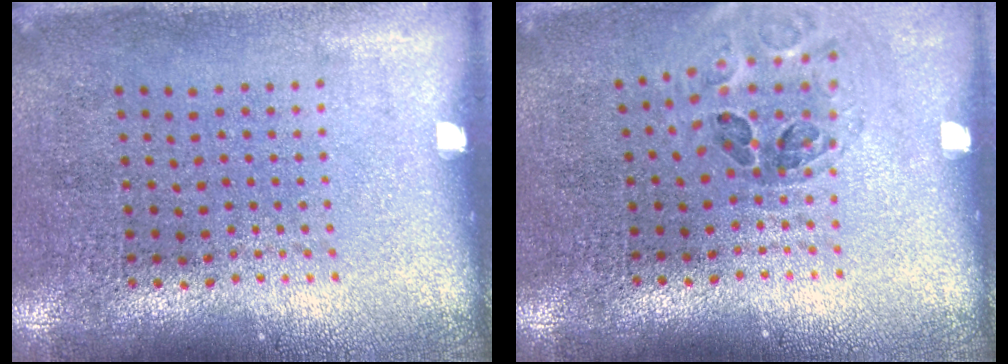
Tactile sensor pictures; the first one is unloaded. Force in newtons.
{"total": 1.0, "press": 0.9, "slide": 0.1}